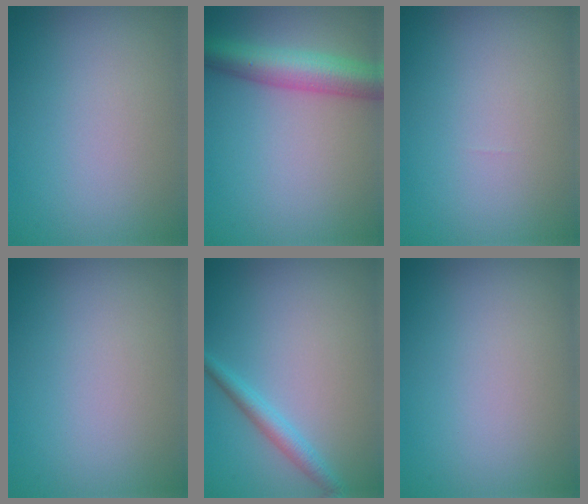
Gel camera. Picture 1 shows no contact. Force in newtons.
{"total": 5.3, "press": 5.3, "slide": 0.1}
{"total": 0.0}
{"total": 0.0}
{"total": 2.1, "press": 2.1, "slide": 0.1}
{"total": 0.0}